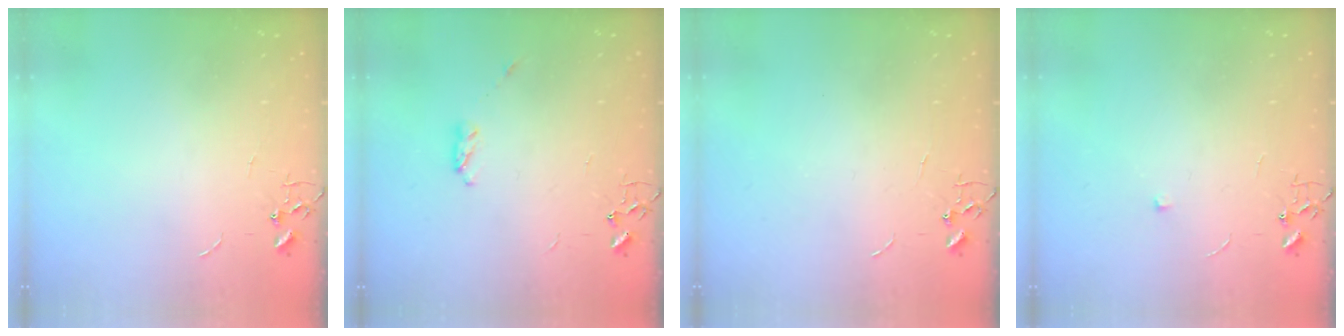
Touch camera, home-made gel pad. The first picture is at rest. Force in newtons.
{"total": 3.6, "press": 3.6, "slide": 0.6}
{"total": 0.0}
{"total": 4.8, "press": 4.7, "slide": 1.1}